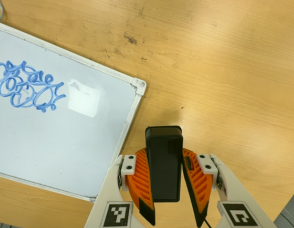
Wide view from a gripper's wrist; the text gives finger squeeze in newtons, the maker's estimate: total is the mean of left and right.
{"total": 9.6, "left": 8.5, "right": 10.7}